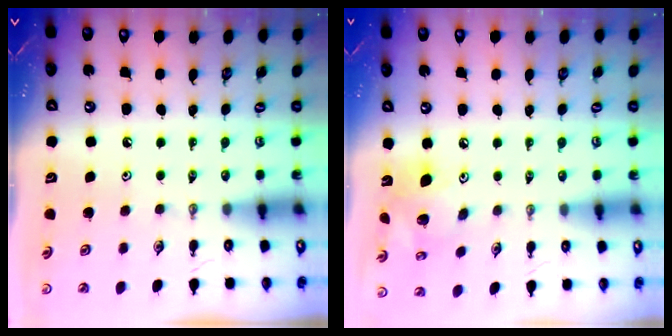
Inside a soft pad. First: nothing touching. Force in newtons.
{"total": 12.3, "press": 12.1, "slide": 2.2}